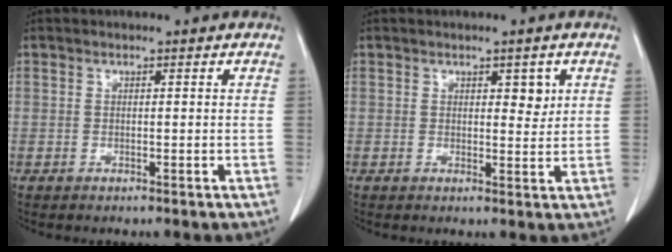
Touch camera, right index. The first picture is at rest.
{"total": 2.5, "force": [1.0, 1.3, 1.9], "torque": [-0.019, -0.004, 0.014]}